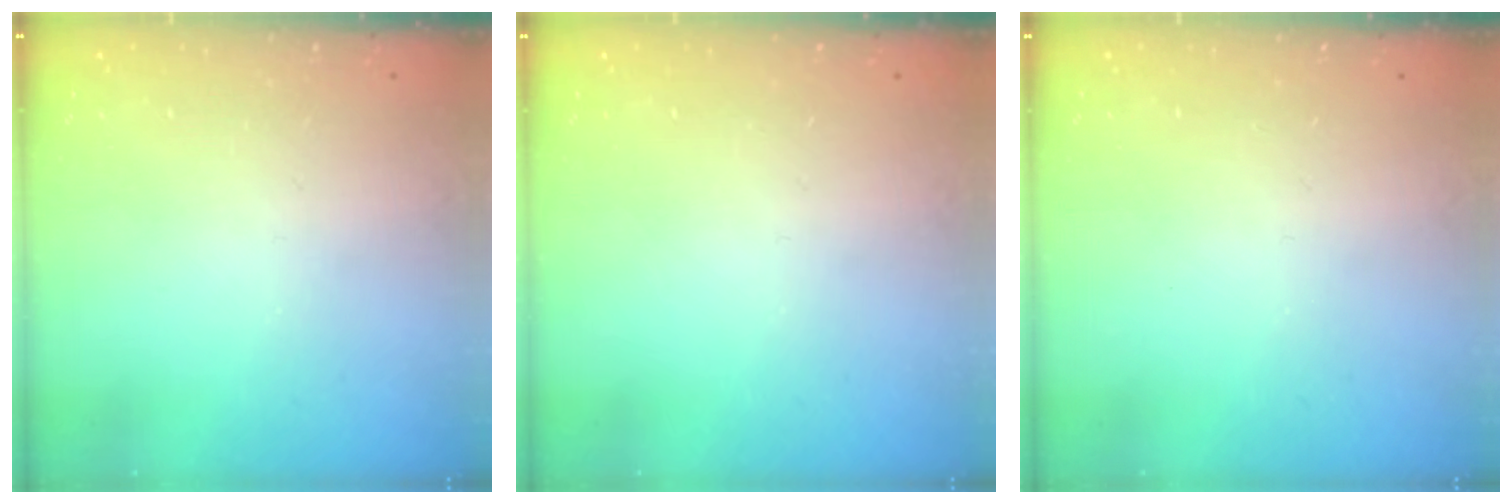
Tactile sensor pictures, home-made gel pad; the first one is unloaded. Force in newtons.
{"total": 0.0}
{"total": 0.0}